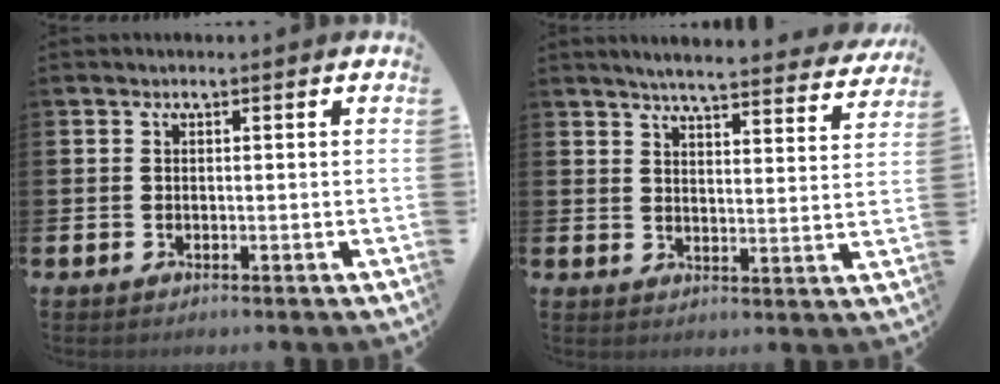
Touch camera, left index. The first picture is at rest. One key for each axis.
{"total": 5.3, "fx": 5.2, "fy": 0.1, "fz": 1.4, "tx": -0.029, "ty": -0.041, "tz": 0.085}